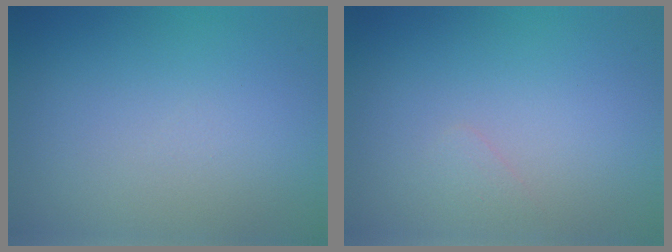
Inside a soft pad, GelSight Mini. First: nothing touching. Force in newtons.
{"total": 0.6, "press": 0.6, "slide": 0.1}